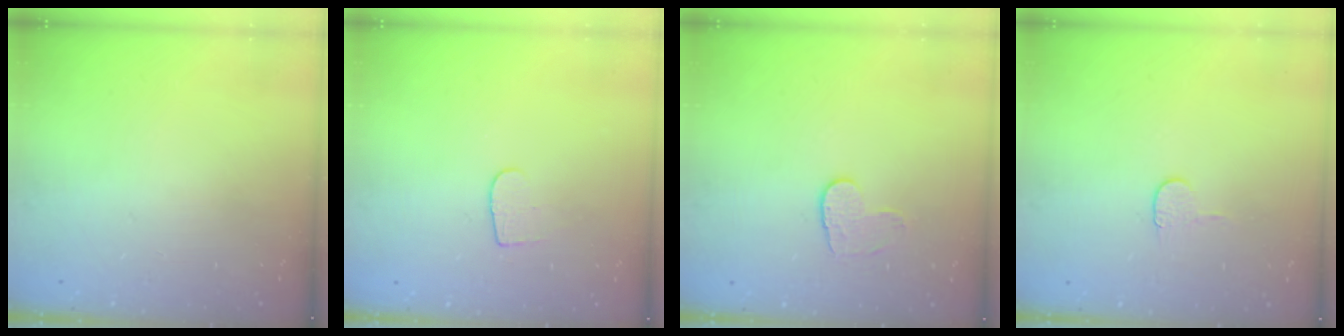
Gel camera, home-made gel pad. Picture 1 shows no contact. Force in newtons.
{"total": 3.9, "press": 3.9, "slide": 0.4}
{"total": 5.8, "press": 5.7, "slide": 0.5}
{"total": 4.1, "press": 4.1, "slide": 0.4}